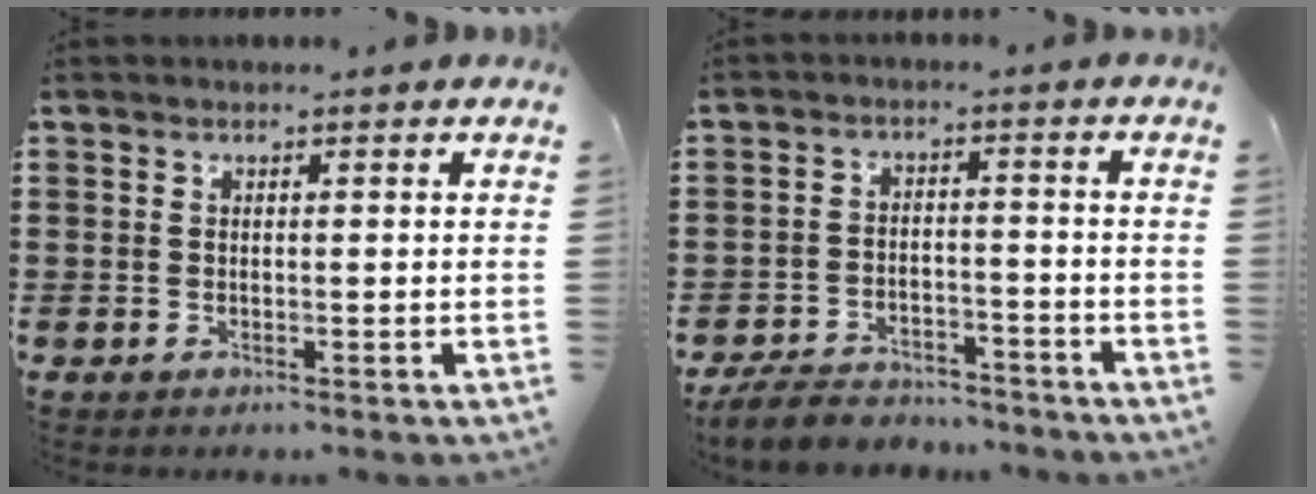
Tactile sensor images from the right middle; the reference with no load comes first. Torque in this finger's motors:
{"motor_torque": [1.73, -0.41, 0.27, 0.05]}